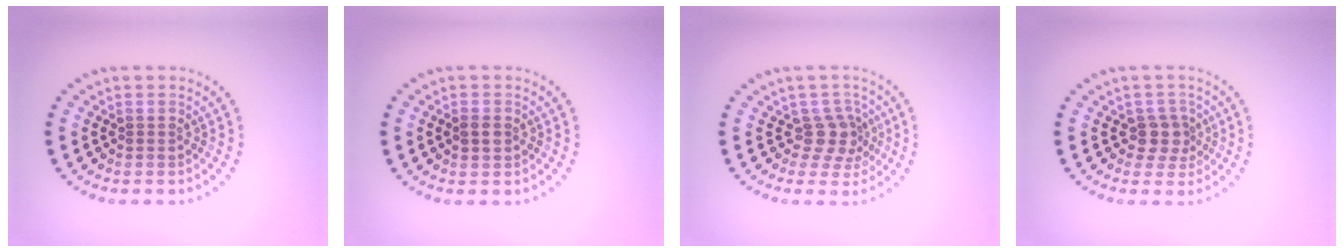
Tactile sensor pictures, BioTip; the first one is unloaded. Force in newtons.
{"total": 1.4, "press": 1.4, "slide": 0.1}
{"total": 2.6, "press": 1.9, "slide": 1.7}
{"total": 2.3, "press": 1.8, "slide": 1.4}